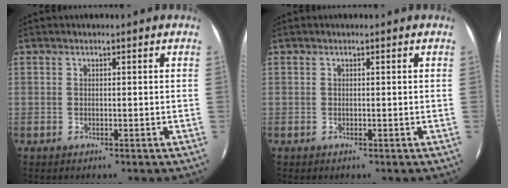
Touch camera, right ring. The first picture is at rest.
{"total": 0.0}